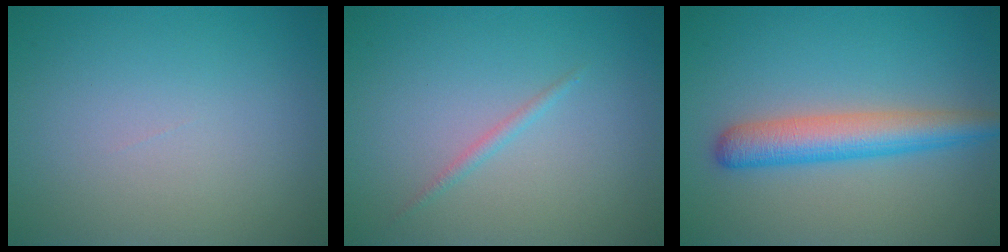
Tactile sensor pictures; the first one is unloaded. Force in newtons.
{"total": 0.8, "press": 0.8, "slide": 0.0}
{"total": 4.7, "press": 4.7, "slide": 0.1}